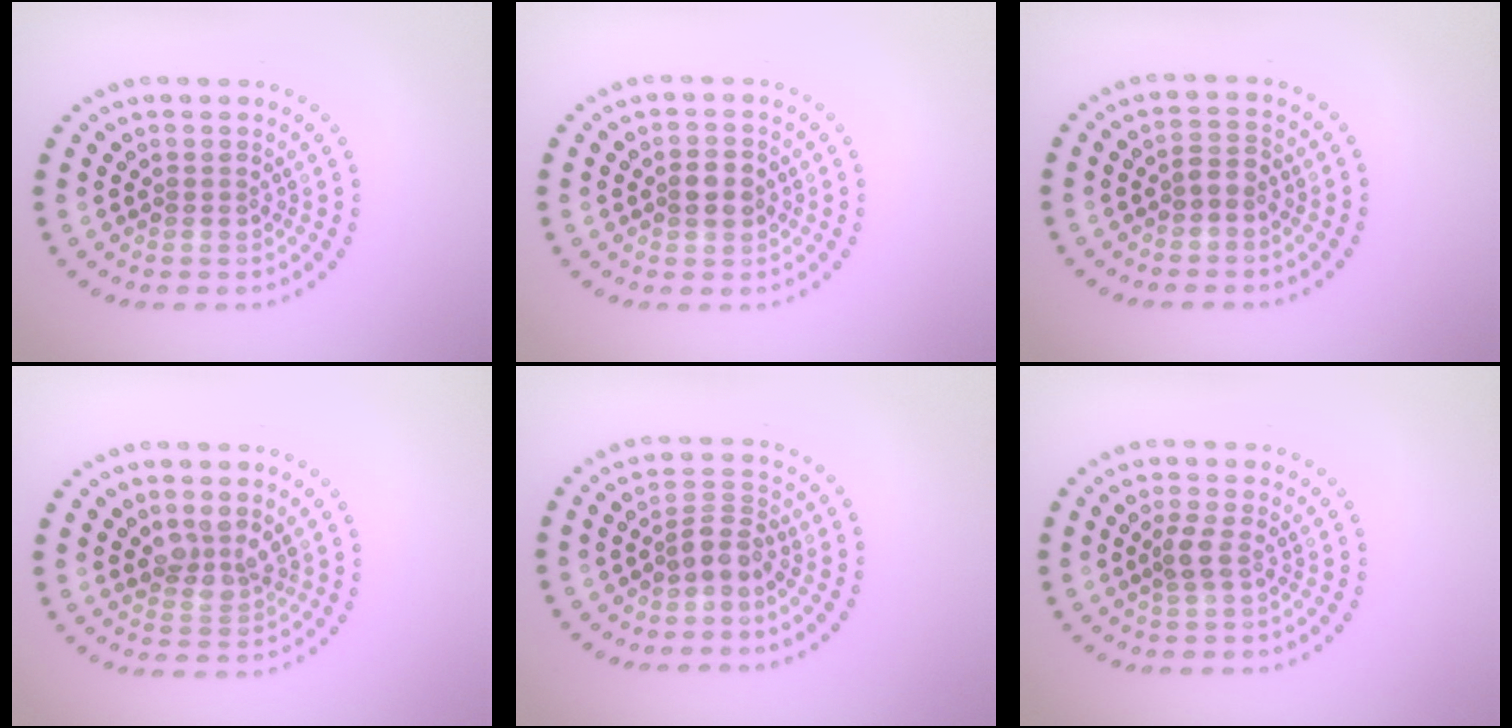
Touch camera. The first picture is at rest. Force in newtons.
{"total": 2.4, "press": 2.4, "slide": 0.1}
{"total": 1.4, "press": 1.3, "slide": 0.5}
{"total": 2.6, "press": 2.2, "slide": 1.4}
{"total": 2.8, "press": 2.2, "slide": 1.6}
{"total": 1.6, "press": 1.4, "slide": 0.8}